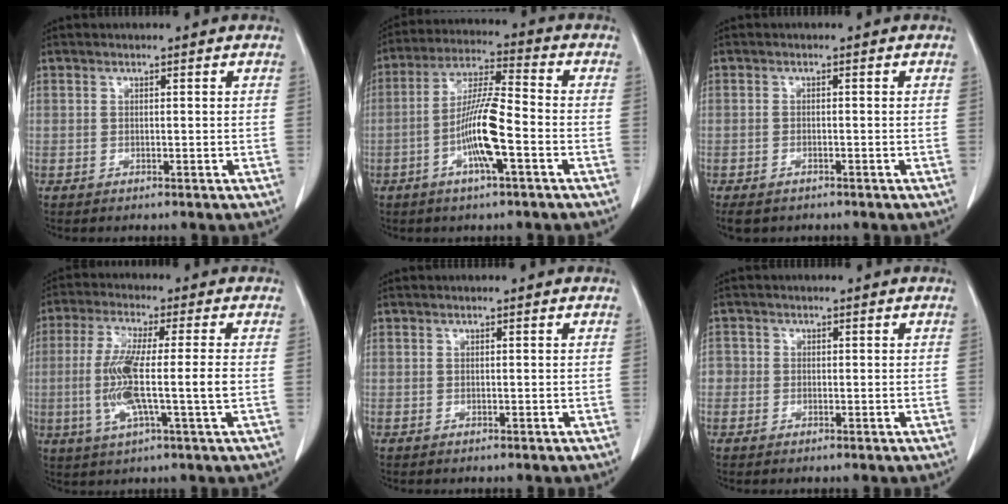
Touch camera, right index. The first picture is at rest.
{"total": 10.3, "force": [-3.3, 0.9, 9.7], "torque": [-0.189, 0.004, -0.066]}
{"total": 3.3, "force": [-2.5, 1.5, 1.4], "torque": [-0.026, -0.007, -0.033]}
{"total": 10.3, "force": [-1.3, 0.2, 10.2], "torque": [-0.208, -0.006, -0.028]}
{"total": 0.0}
{"total": 2.1, "force": [-0.3, 2.0, 0.4], "torque": [0.004, 0.006, -0.010]}